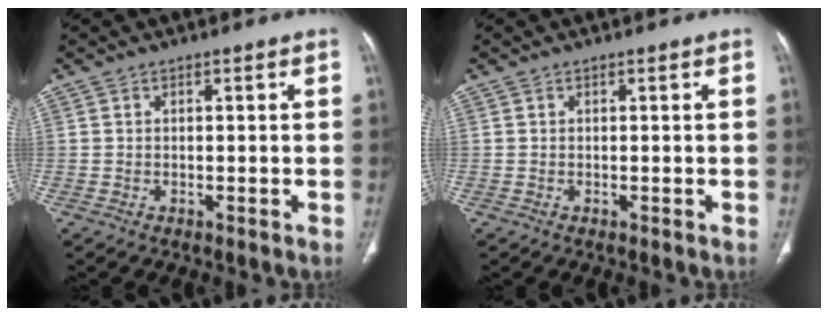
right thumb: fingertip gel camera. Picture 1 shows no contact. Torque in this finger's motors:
{"motor_torque": [0.01, 0.01, -0.03, 0.03, 0.00]}